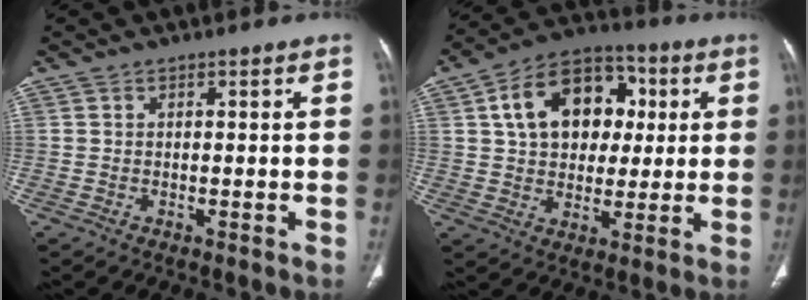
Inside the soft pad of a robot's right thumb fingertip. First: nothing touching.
{"total": 17.0, "force": [4.0, 12.3, 11.0], "torque": [-0.146, 0.013, 0.062]}